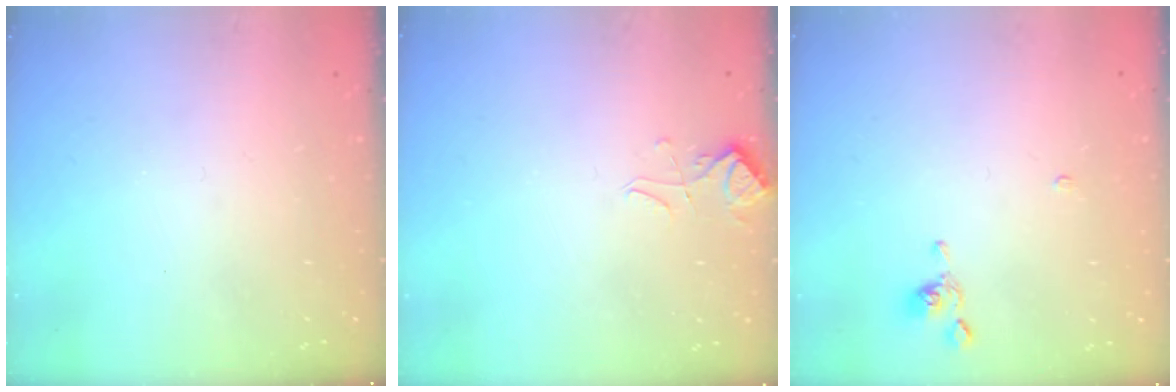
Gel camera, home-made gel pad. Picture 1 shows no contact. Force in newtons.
{"total": 2.8, "press": 2.8, "slide": 0.5}
{"total": 2.2, "press": 2.2, "slide": 0.2}